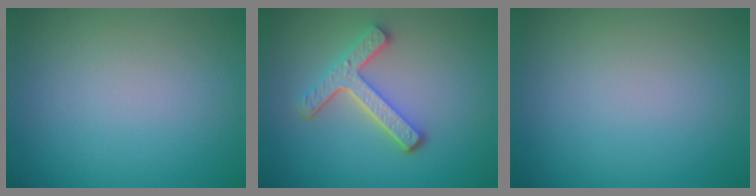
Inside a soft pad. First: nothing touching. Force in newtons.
{"total": 4.5, "press": 3.4, "slide": 2.9}
{"total": 0.0}